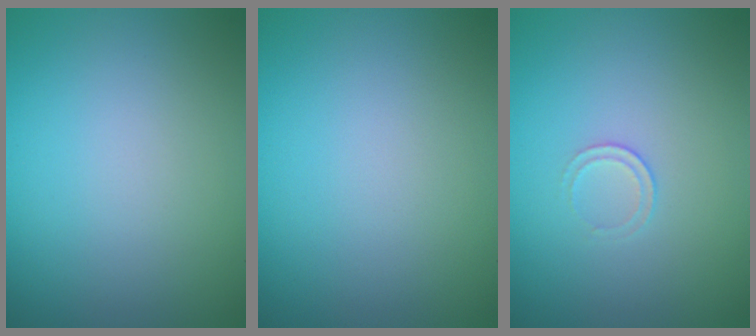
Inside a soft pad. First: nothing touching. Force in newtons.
{"total": 0.0}
{"total": 0.7, "press": 0.3, "slide": 0.6}